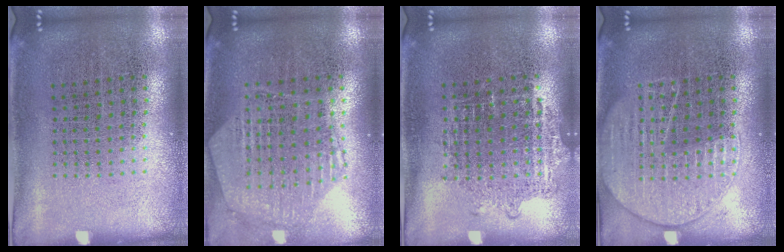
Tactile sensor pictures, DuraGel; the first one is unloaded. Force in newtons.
{"total": 1.1, "press": 1.1, "slide": 0.2}
{"total": 1.0, "press": 0.9, "slide": 0.4}
{"total": 2.6, "press": 2.6, "slide": 0.3}